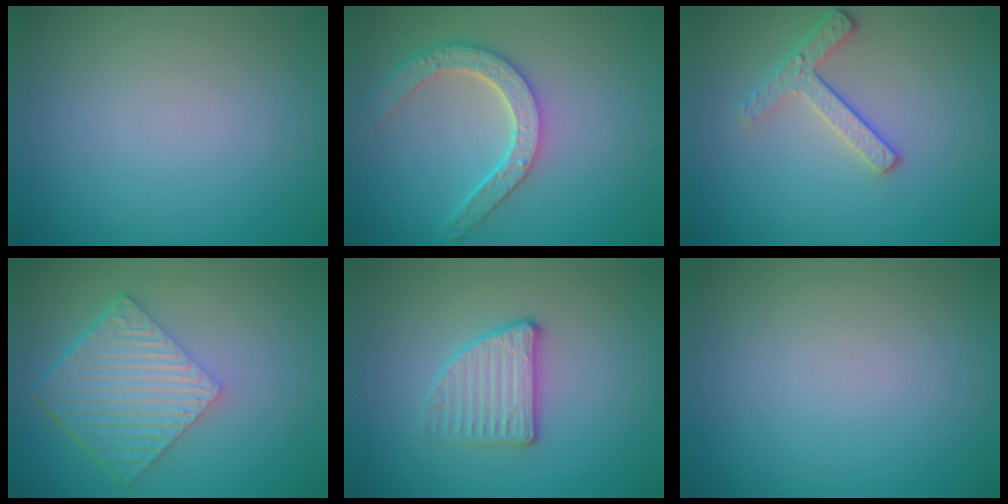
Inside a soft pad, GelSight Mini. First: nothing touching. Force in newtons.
{"total": 4.6, "press": 3.7, "slide": 2.8}
{"total": 2.4, "press": 2.3, "slide": 0.5}
{"total": 6.5, "press": 4.6, "slide": 4.6}
{"total": 2.7, "press": 2.6, "slide": 0.8}
{"total": 0.0}